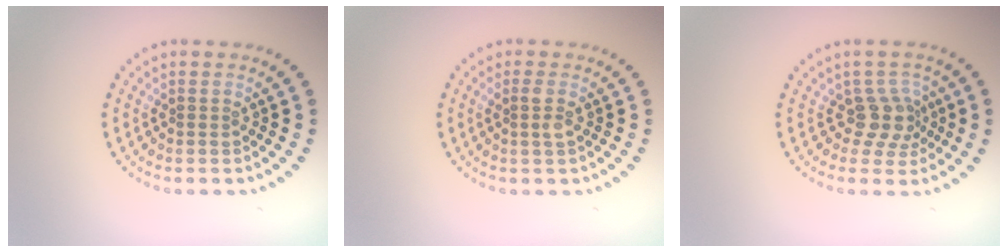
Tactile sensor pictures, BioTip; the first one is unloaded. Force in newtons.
{"total": 1.2, "press": 1.1, "slide": 0.5}
{"total": 2.7, "press": 2.0, "slide": 1.8}